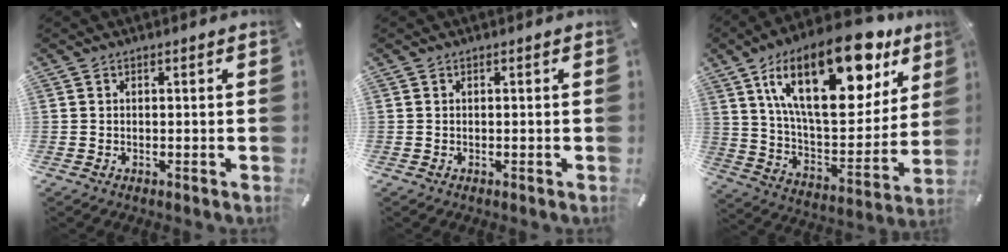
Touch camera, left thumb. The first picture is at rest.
{"total": 0.0}
{"total": 27.9, "force": [15.6, 12.3, 19.6], "torque": [-0.323, -0.084, 0.261]}